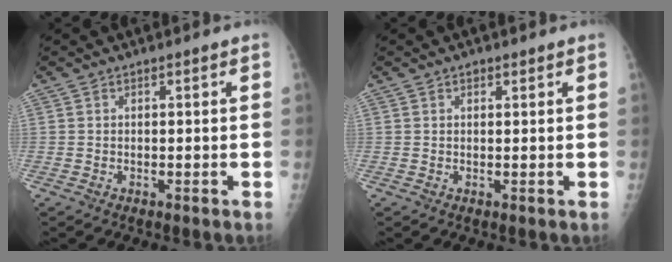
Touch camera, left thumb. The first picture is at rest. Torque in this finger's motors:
{"motor_torque": [-0.25, 0.13, -0.30, -0.34, 0.03]}